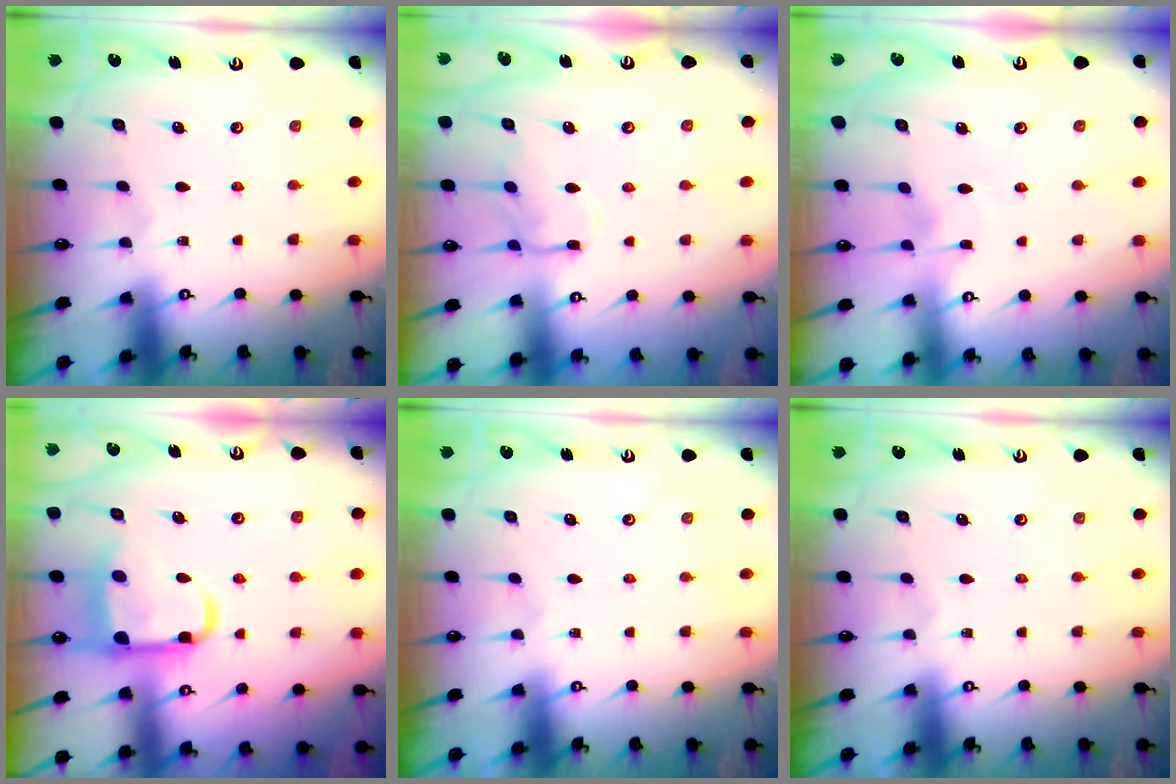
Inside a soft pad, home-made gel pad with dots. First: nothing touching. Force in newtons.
{"total": 9.9, "press": 9.8, "slide": 0.7}
{"total": 3.5, "press": 3.5, "slide": 0.5}
{"total": 13.1, "press": 13.0, "slide": 1.4}
{"total": 0.0}
{"total": 0.0}